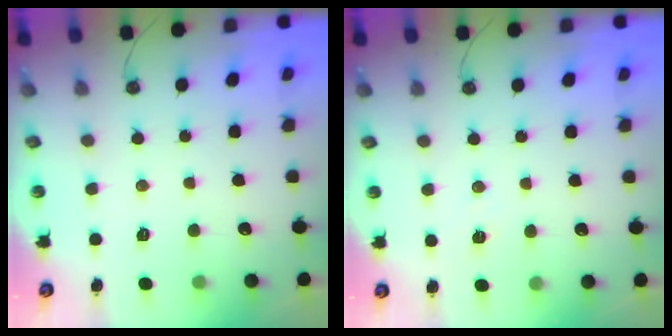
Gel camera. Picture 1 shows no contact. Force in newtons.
{"total": 6.9, "press": 5.2, "slide": 4.5}